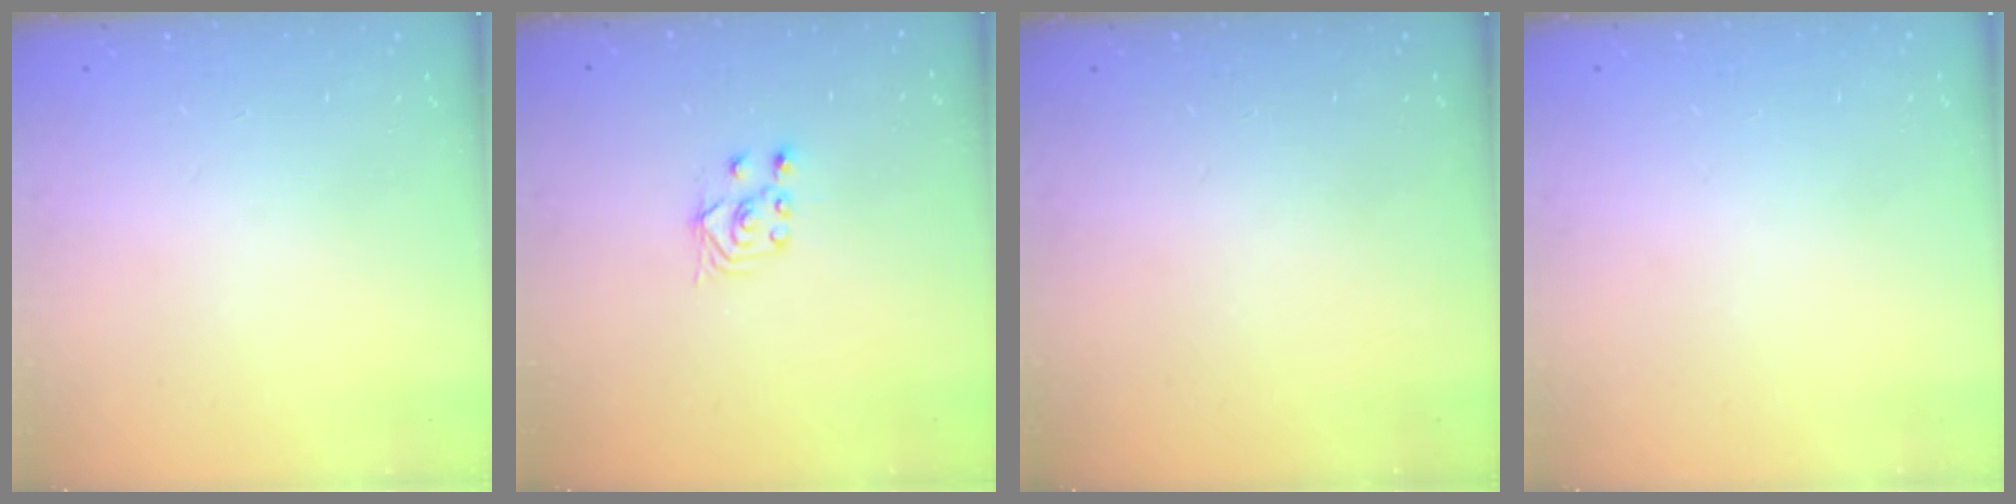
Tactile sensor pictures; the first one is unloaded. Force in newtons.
{"total": 3.0, "press": 2.8, "slide": 0.9}
{"total": 0.0}
{"total": 0.0}